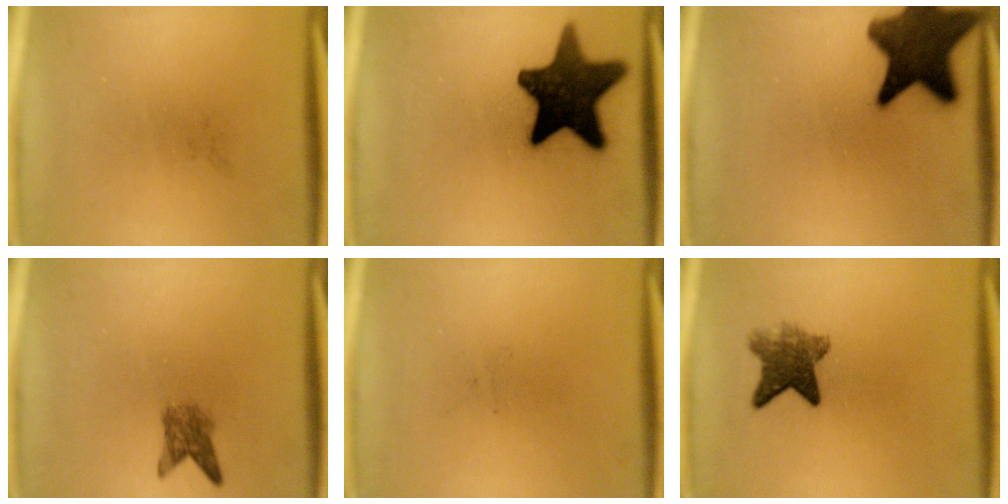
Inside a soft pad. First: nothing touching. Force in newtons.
{"total": 17.3}
{"total": 14.4}
{"total": 2.9}
{"total": 0.0}
{"total": 5.9}